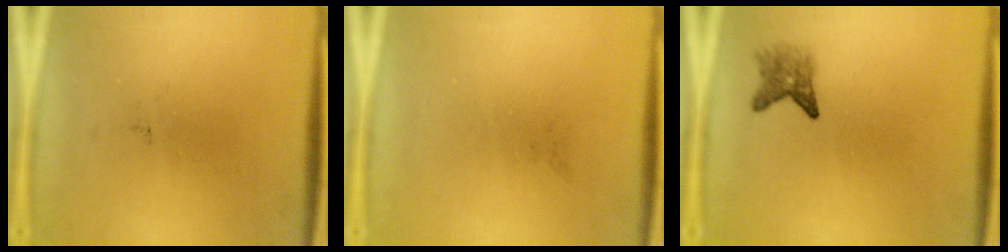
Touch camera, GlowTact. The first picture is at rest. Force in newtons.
{"total": 0.0}
{"total": 2.4}